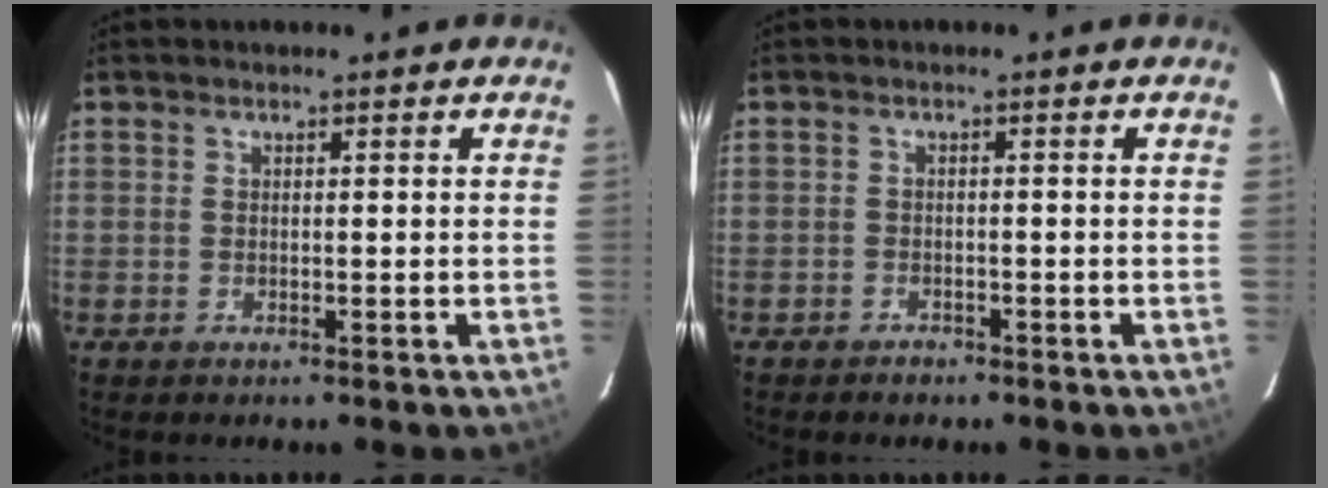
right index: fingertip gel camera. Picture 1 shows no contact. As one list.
[{"total": 1.9, "force": [-1.5, 1.1, 0.2], "torque": [-0.012, 0.002, -0.025]}]